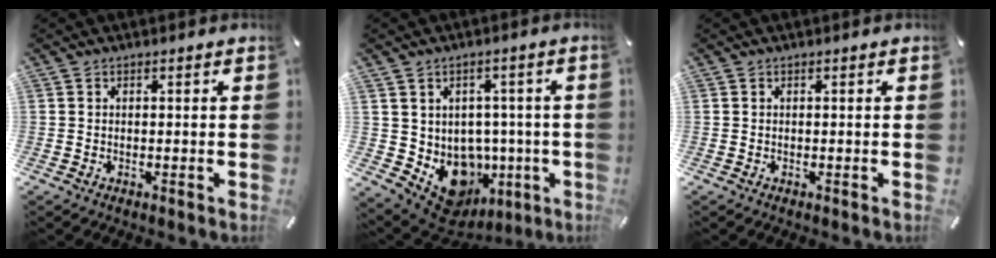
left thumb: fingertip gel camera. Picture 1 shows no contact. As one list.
[{"total": 10.3, "force": [-2.5, 8.9, 4.5], "torque": [-0.062, -0.014, -0.024]}, {"total": 0.0}]